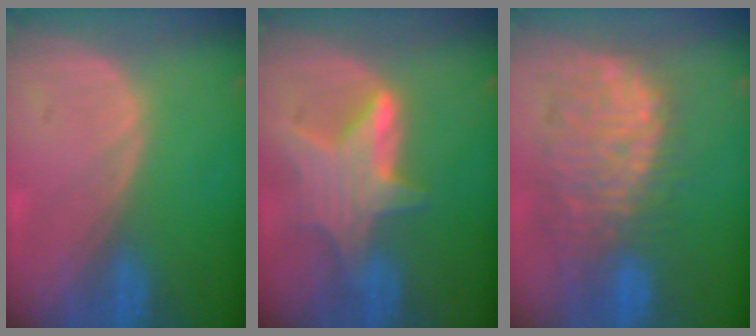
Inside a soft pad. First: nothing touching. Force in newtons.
{"total": 7.0, "press": 6.7, "slide": 2.0}
{"total": 11.4, "press": 10.4, "slide": 4.7}